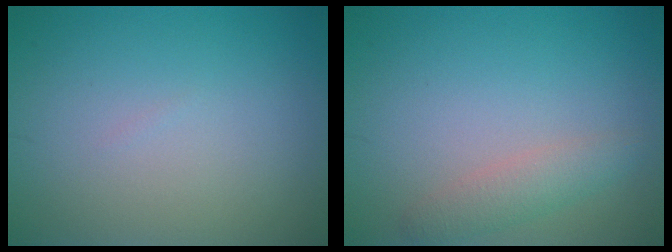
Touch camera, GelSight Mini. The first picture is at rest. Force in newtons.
{"total": 2.1, "press": 2.1, "slide": 0.1}